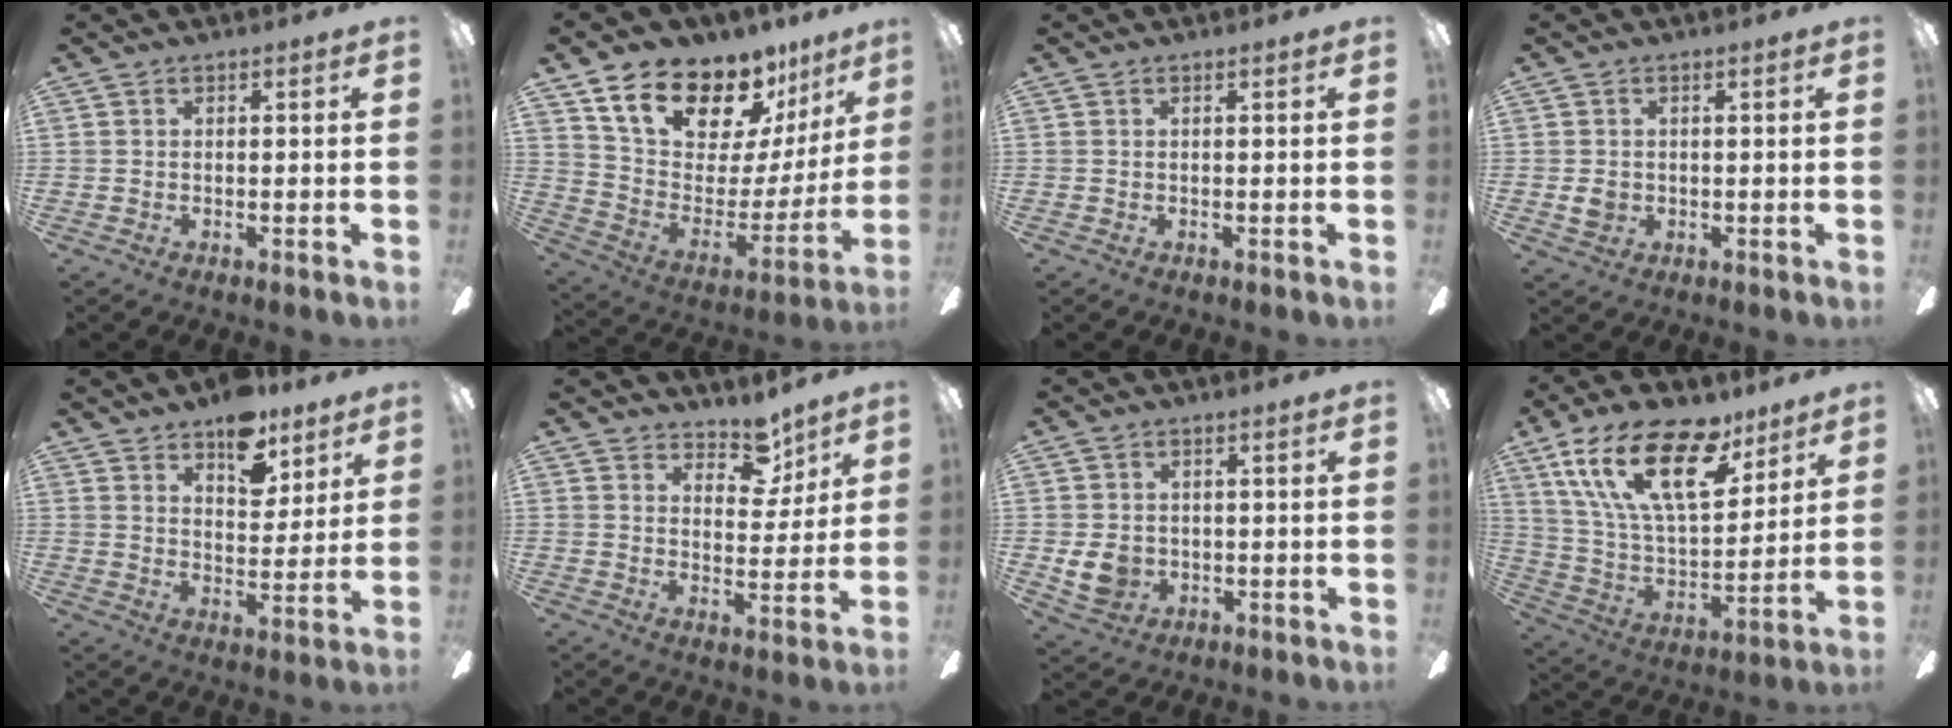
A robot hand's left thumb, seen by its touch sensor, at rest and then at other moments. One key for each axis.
{"total": 19.2, "fx": 14.8, "fy": 8.9, "fz": 8.3, "tx": -0.146, "ty": -0.108, "tz": 0.271}
{"total": 0.0}
{"total": 2.8, "fx": 0.1, "fy": 2.4, "fz": 1.4, "tx": -0.017, "ty": 0.003, "tz": 0.000}
{"total": 10.7, "fx": 7.6, "fy": 5.8, "fz": 4.9, "tx": -0.057, "ty": -0.038, "tz": 0.133}
{"total": 8.3, "fx": 6.4, "fy": 4.3, "fz": 3.0, "tx": -0.027, "ty": -0.042, "tz": 0.111}
{"total": 6.4, "fx": -0.3, "fy": 5.5, "fz": 3.1, "tx": -0.072, "ty": 0.003, "tz": -0.005}
{"total": 24.3, "fx": 13.6, "fy": 11.2, "fz": 16.7, "tx": -0.318, "ty": -0.063, "tz": 0.237}